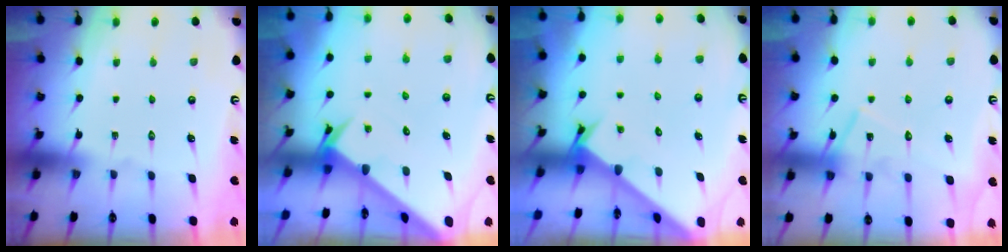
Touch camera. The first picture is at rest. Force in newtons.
{"total": 2.7, "press": 2.7, "slide": 0.1}
{"total": 2.4, "press": 2.4, "slide": 0.1}
{"total": 14.0, "press": 14.0, "slide": 1.0}